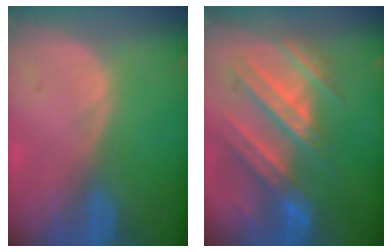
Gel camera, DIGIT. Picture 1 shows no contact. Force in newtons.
{"total": 10.1, "press": 9.5, "slide": 3.4}